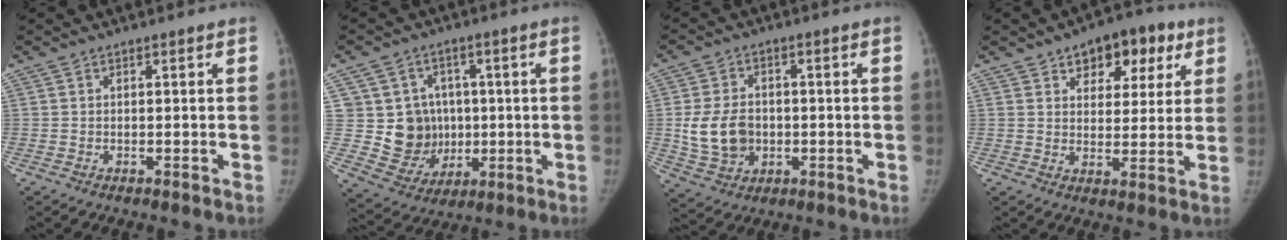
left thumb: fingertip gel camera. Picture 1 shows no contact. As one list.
[{"total": 12.0, "force": [0.9, 11.4, 3.9], "torque": [-0.015, 0.007, 0.037]}, {"total": 10.1, "force": [-0.8, 7.9, 6.2], "torque": [-0.097, 0.004, -0.003]}, {"total": 11.8, "force": [6.2, 7.0, 7.1], "torque": [-0.047, -0.014, 0.084]}]